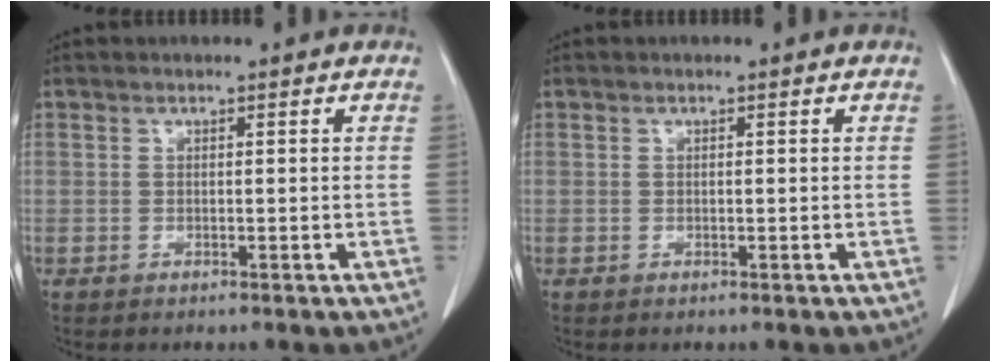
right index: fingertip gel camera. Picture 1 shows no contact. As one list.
[{"total": 0.0}]